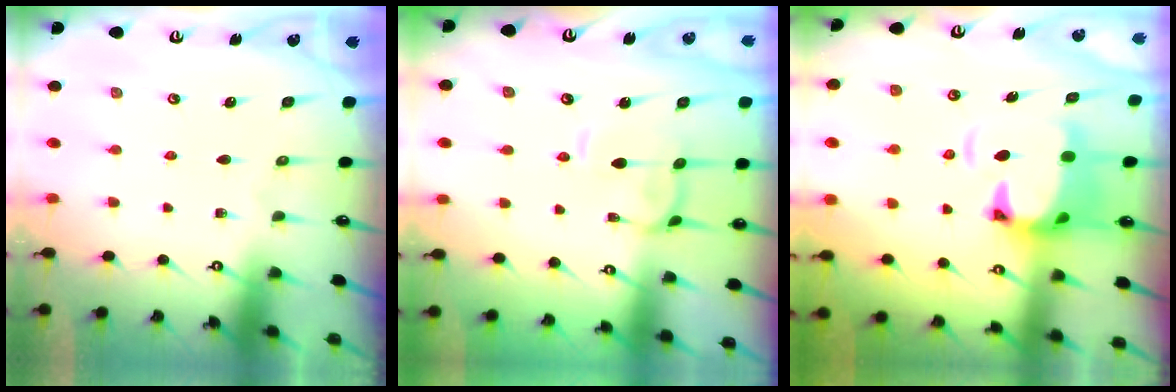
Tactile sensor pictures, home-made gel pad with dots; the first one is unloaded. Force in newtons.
{"total": 0.8, "press": 0.5, "slide": 0.6}
{"total": 3.9, "press": 3.6, "slide": 1.4}